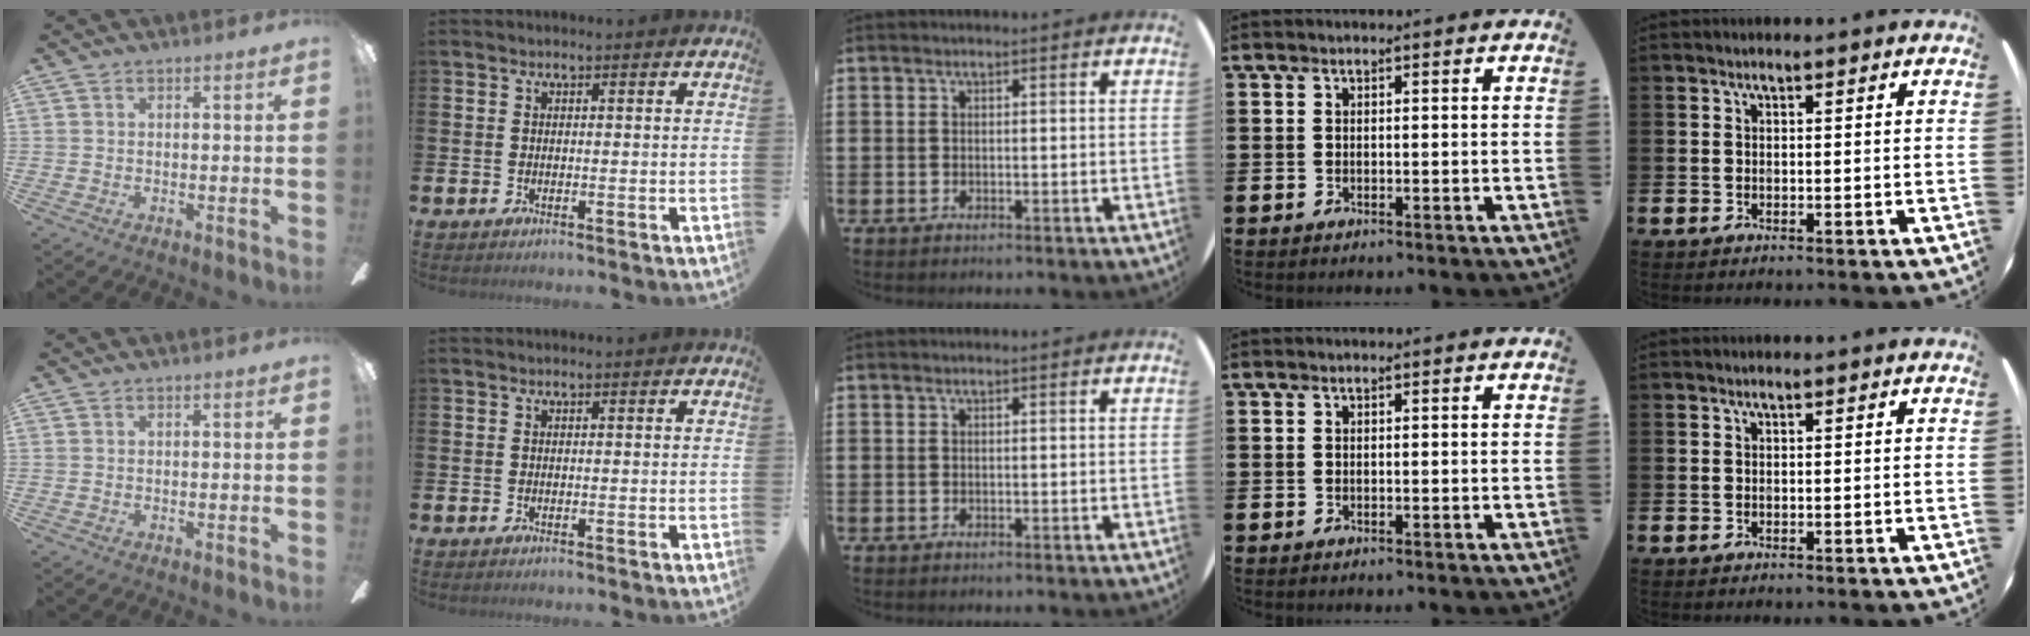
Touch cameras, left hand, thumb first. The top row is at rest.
{}